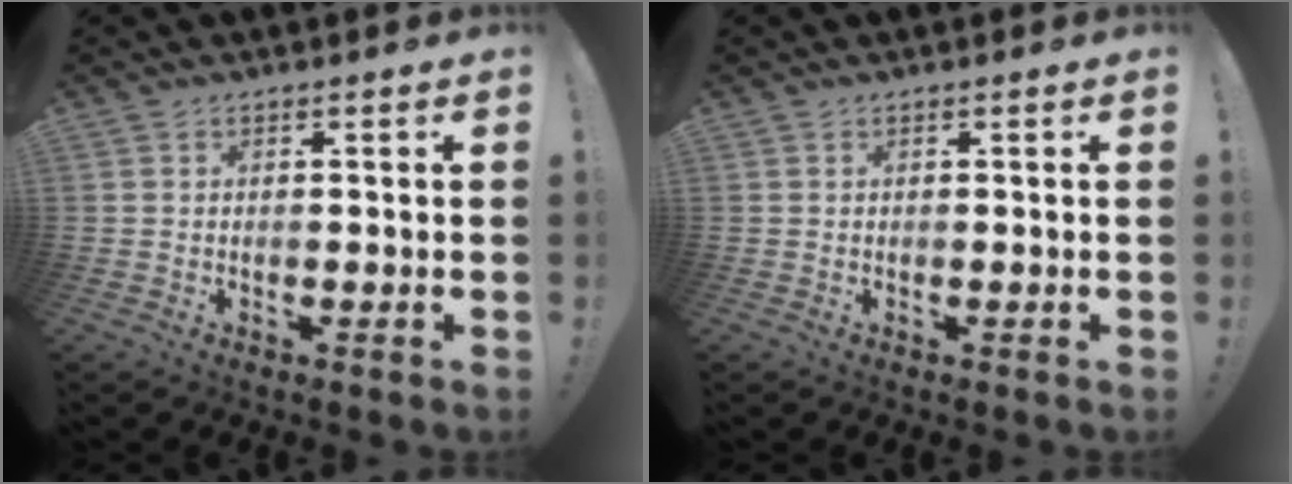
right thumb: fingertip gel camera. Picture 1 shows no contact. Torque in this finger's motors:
{"motor_torque": [-0.02, -0.02, 0.00, 0.00, 0.00]}